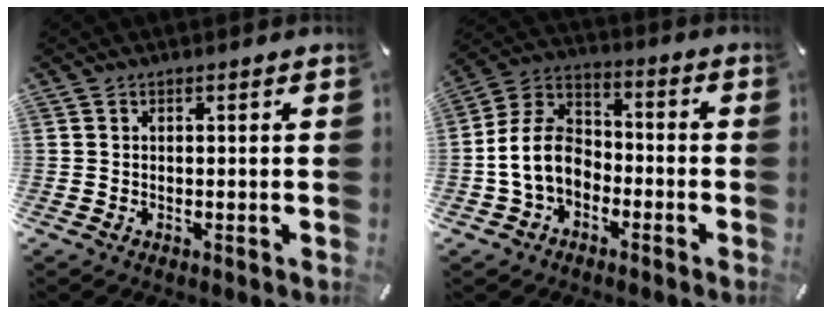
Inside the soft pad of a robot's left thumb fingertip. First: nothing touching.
{"total": 10.7, "force": [-3.4, 8.1, 6.1], "torque": [-0.150, 0.018, -0.068]}